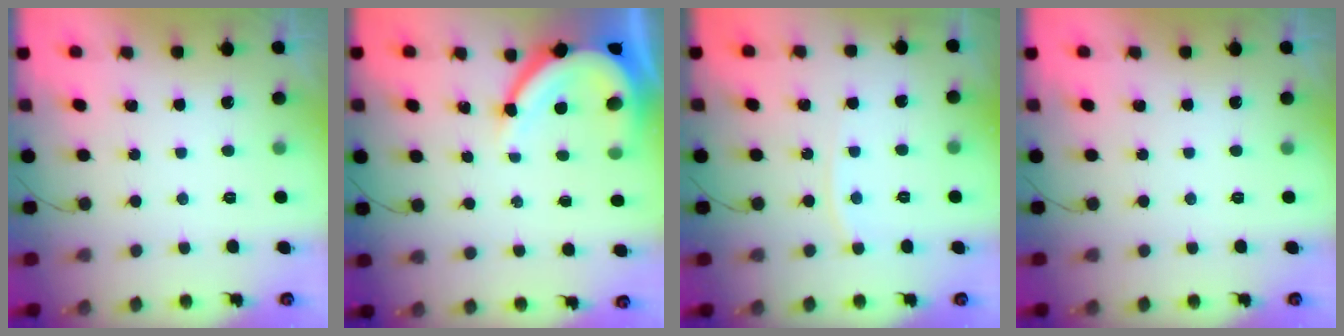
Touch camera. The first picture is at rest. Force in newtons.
{"total": 10.2, "press": 10.1, "slide": 1.1}
{"total": 4.4, "press": 4.4, "slide": 0.8}
{"total": 0.0}